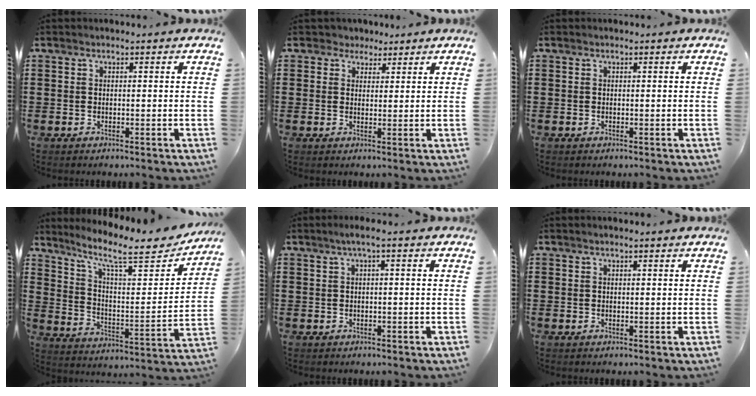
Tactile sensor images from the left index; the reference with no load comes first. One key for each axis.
{"total": 2.5, "fx": 1.6, "fy": 1.8, "fz": 0.1, "tx": -0.014, "ty": 0.011, "tz": 0.029}
{"total": 0.0}
{"total": 10.9, "fx": 8.6, "fy": 1.9, "fz": 6.4, "tx": -0.134, "ty": -0.053, "tz": 0.138}
{"total": 1.5, "fx": -0.1, "fy": 0.0, "fz": 1.5, "tx": -0.025, "ty": -0.003, "tz": -0.002}
{"total": 0.6, "fx": 0.4, "fy": -0.1, "fz": 0.5, "tx": -0.008, "ty": -0.001, "tz": 0.008}